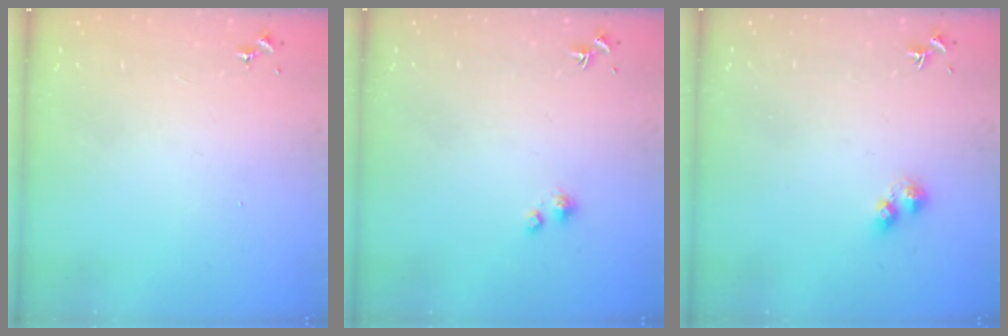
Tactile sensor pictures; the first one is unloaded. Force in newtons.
{"total": 2.2, "press": 2.2, "slide": 0.2}
{"total": 4.5, "press": 4.4, "slide": 0.5}